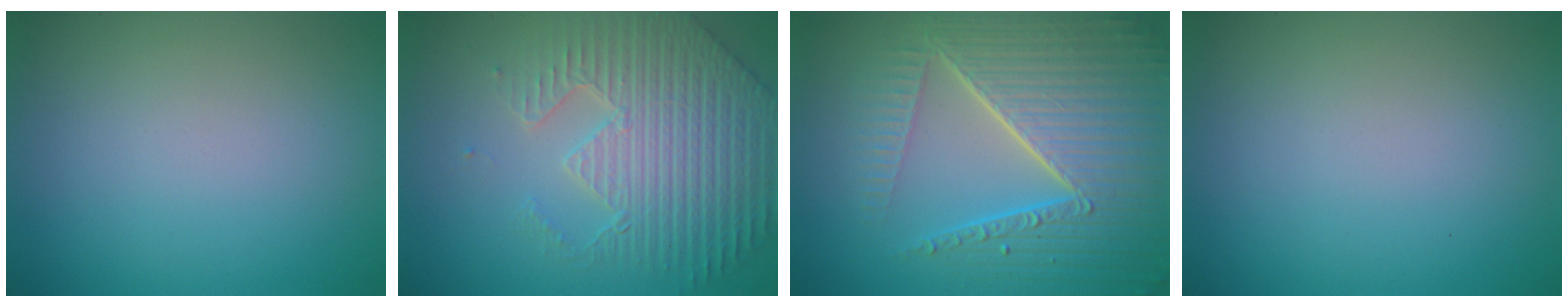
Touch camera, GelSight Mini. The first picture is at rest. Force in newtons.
{"total": 6.7, "press": 5.3, "slide": 4.2}
{"total": 8.7, "press": 6.0, "slide": 6.3}
{"total": 0.0}